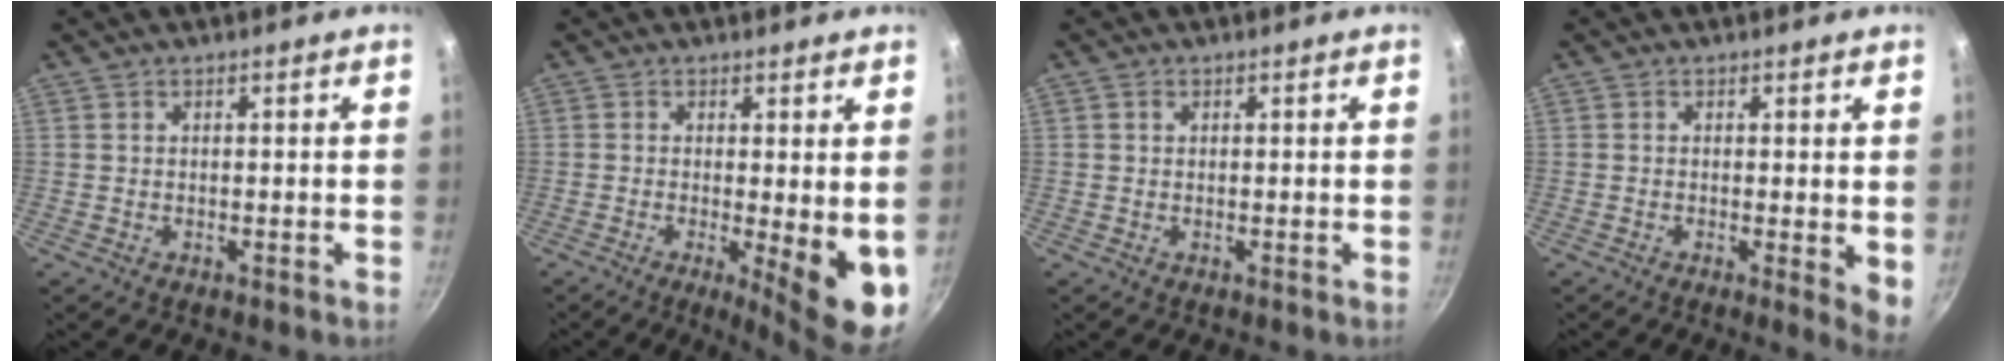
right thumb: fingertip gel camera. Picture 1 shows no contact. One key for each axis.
{"total": 9.4, "fx": -1.0, "fy": 2.2, "fz": 9.1, "tx": -0.114, "ty": -0.018, "tz": -0.008}
{"total": 0.7, "fx": 0.2, "fy": 0.7, "fz": 0.3, "tx": -0.002, "ty": 0.004, "tz": 0.002}
{"total": 4.3, "fx": 0.0, "fy": 1.1, "fz": 4.1, "tx": -0.052, "ty": -0.015, "tz": -0.004}